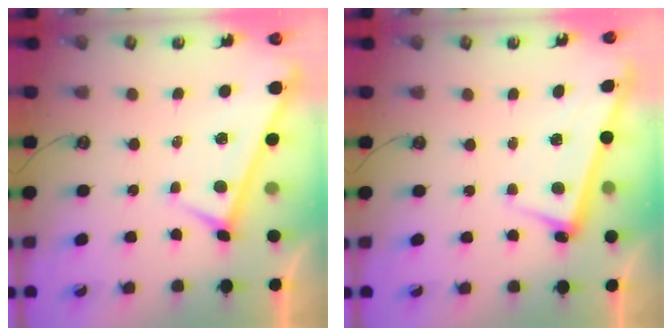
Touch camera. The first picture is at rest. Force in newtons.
{"total": 2.7, "press": 2.6, "slide": 0.5}